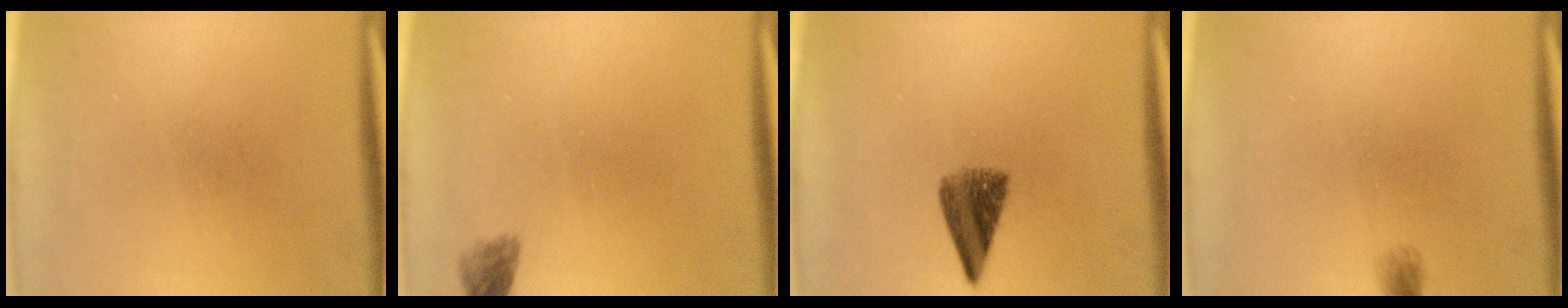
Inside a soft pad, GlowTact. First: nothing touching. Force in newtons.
{"total": 1.7}
{"total": 5.6}
{"total": 1.4}